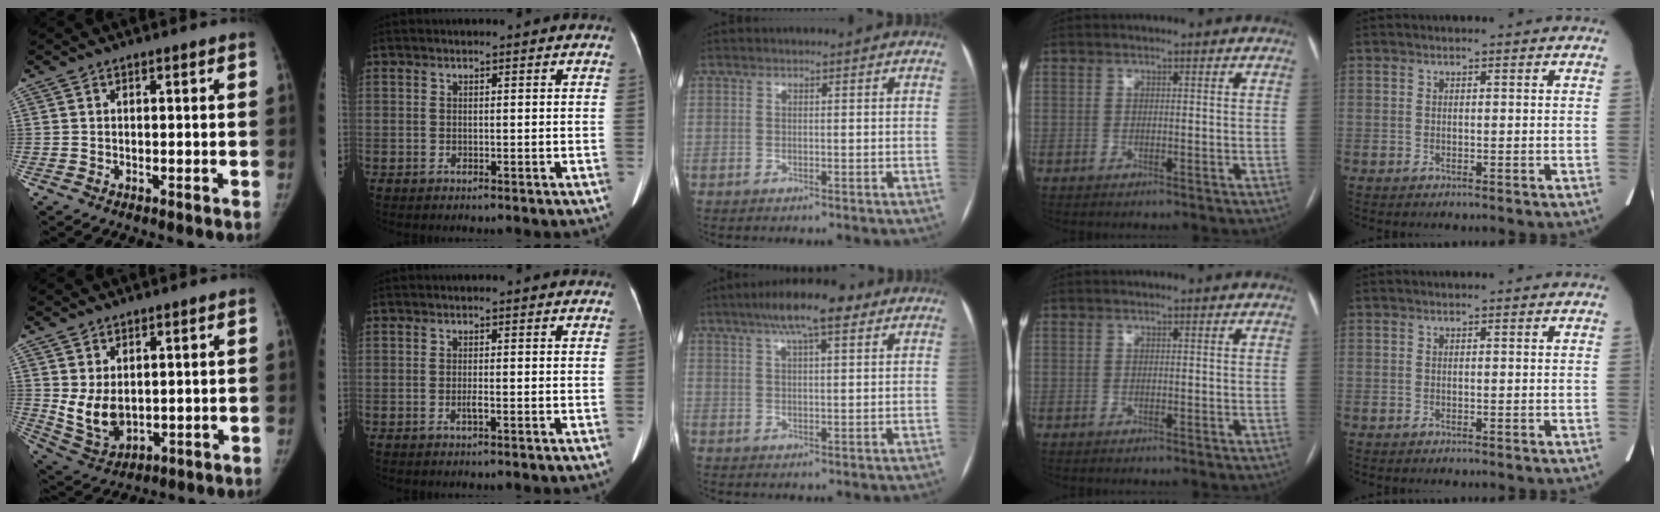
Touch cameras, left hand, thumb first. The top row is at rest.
{"thumb": {"total": 7.7, "force": [1.2, 5.1, 5.6], "torque": [-0.090, -0.021, 0.047]}, "index": {"total": 0.9, "force": [-0.4, 0.0, 0.8], "torque": [-0.020, -0.001, -0.005]}, "middle": {"total": 9.3, "force": [5.7, 2.0, 7.1], "torque": [-0.120, 0.025, 0.087]}}